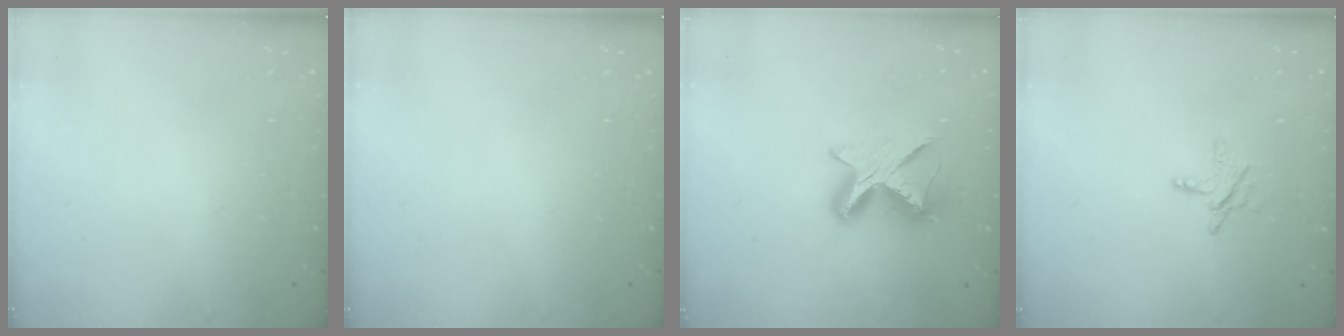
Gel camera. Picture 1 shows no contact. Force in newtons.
{"total": 0.0}
{"total": 8.7, "press": 8.6, "slide": 0.6}
{"total": 4.9, "press": 4.8, "slide": 0.4}